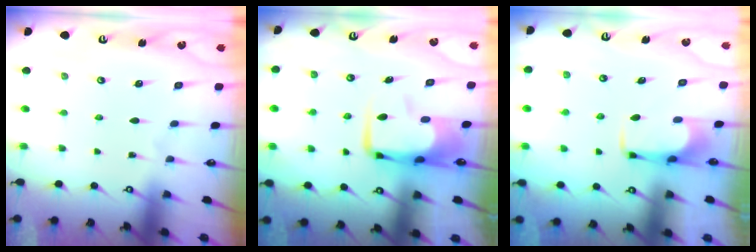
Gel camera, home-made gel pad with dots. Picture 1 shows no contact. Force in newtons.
{"total": 7.9, "press": 7.8, "slide": 1.4}
{"total": 2.0, "press": 2.0, "slide": 0.4}